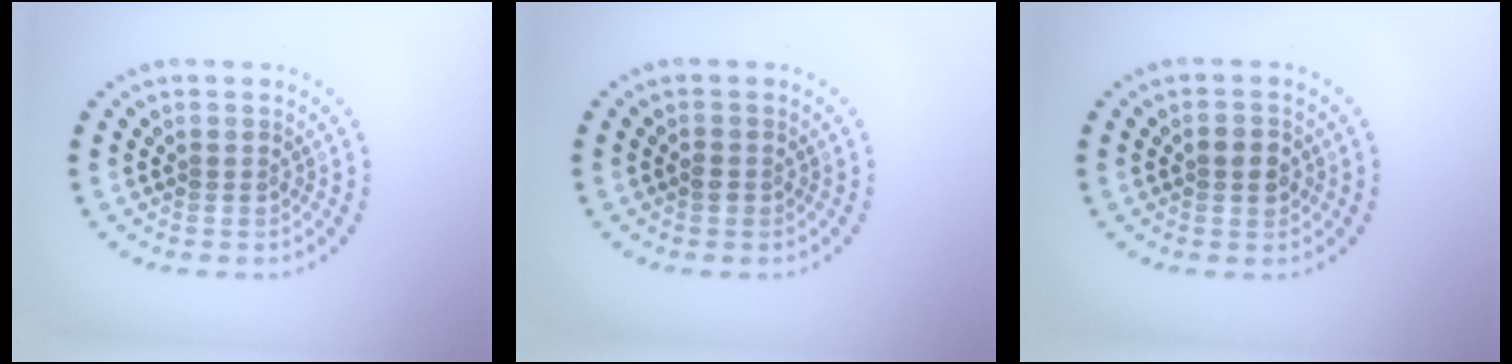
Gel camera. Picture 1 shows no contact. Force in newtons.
{"total": 0.9, "press": 0.8, "slide": 0.3}
{"total": 1.9, "press": 1.9, "slide": 0.2}